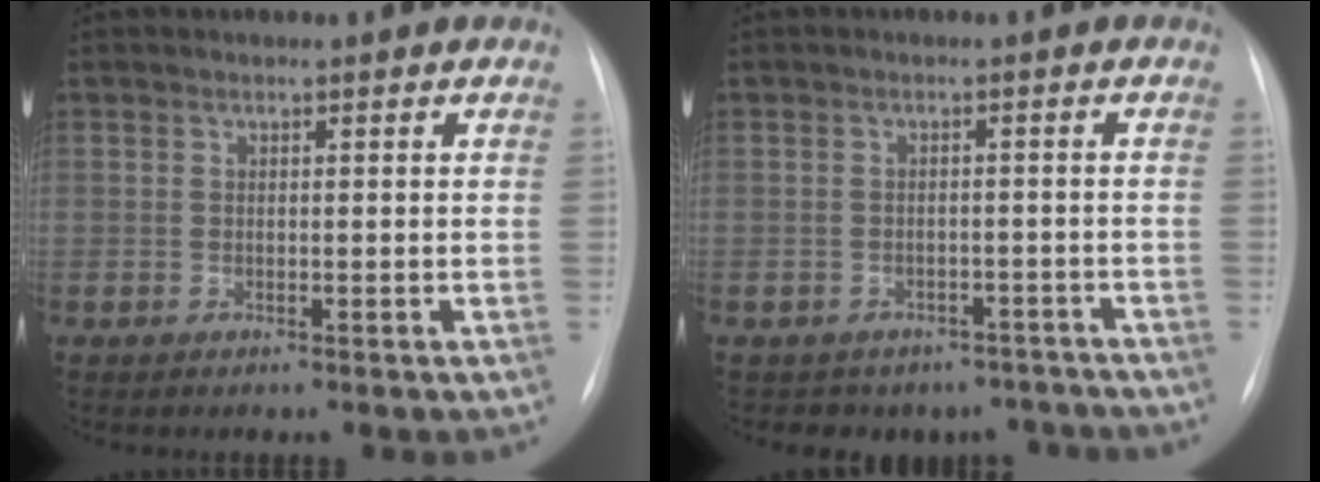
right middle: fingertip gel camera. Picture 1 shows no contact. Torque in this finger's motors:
{"motor_torque": [0.06, -0.11, 0.03, 0.02]}